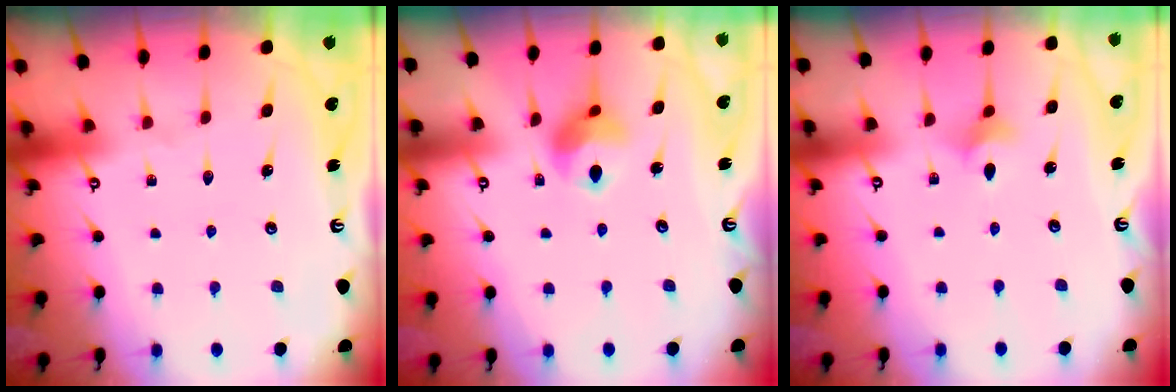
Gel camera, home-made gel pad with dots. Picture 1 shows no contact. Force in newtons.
{"total": 9.1, "press": 9.0, "slide": 1.1}
{"total": 2.8, "press": 2.8, "slide": 0.6}